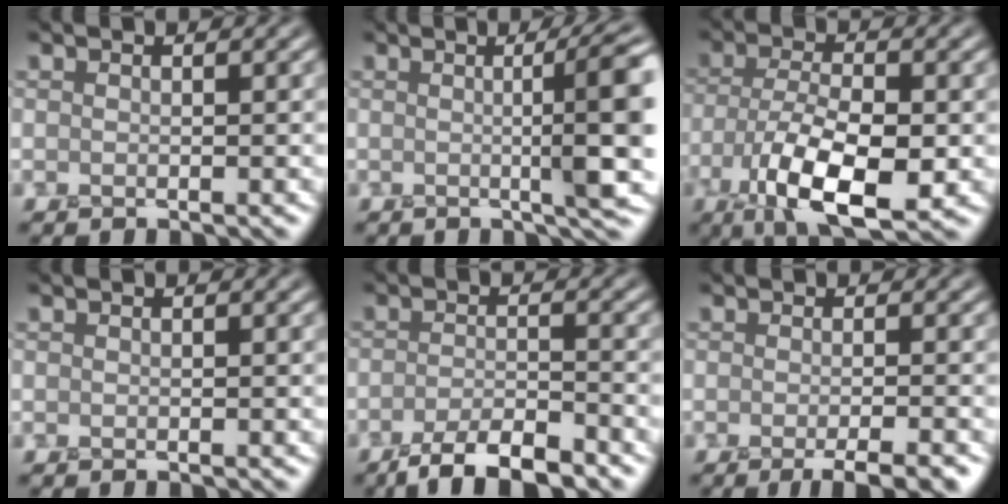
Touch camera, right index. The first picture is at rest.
{"total": 7.5, "force": [0.3, 1.4, 7.4], "torque": [-0.083, 0.009, 0.006]}
{"total": 8.5, "force": [-3.5, 3.5, 6.9], "torque": [-0.135, -0.012, -0.063]}
{"total": 0.0}
{"total": 4.7, "force": [-3.7, 1.0, 2.7], "torque": [-0.047, 0.000, -0.069]}
{"total": 3.5, "force": [-1.6, 0.6, 3.0], "torque": [-0.029, -0.003, -0.026]}